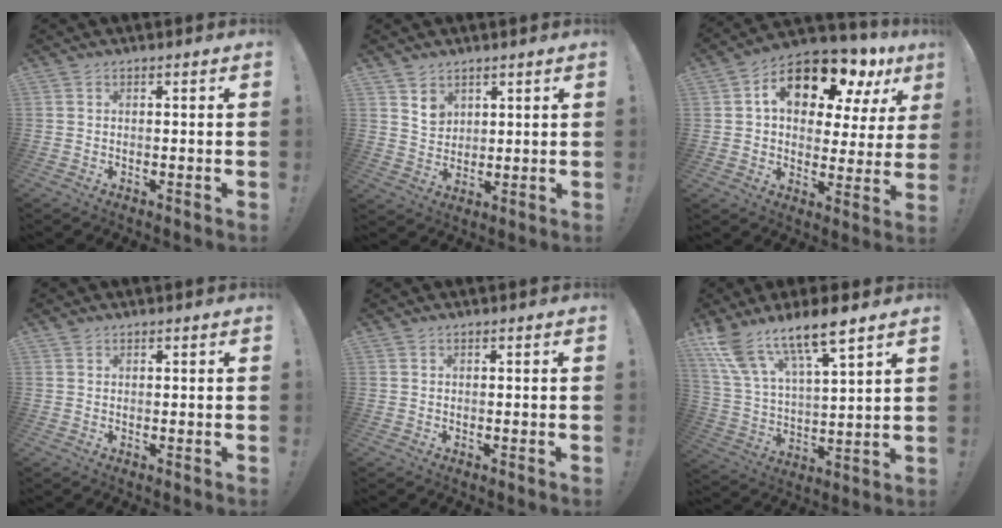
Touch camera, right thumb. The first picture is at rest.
{"total": 5.6, "force": [3.7, 4.1, 1.1], "torque": [-0.011, -0.026, 0.068]}
{"total": 16.1, "force": [9.1, 8.3, 10.3], "torque": [-0.158, -0.056, 0.153]}
{"total": 0.8, "force": [0.7, 0.4, 0.1], "torque": [0.005, -0.003, 0.012]}
{"total": 0.0}
{"total": 14.2, "force": [11.3, 3.8, 7.7], "torque": [-0.154, -0.076, 0.201]}